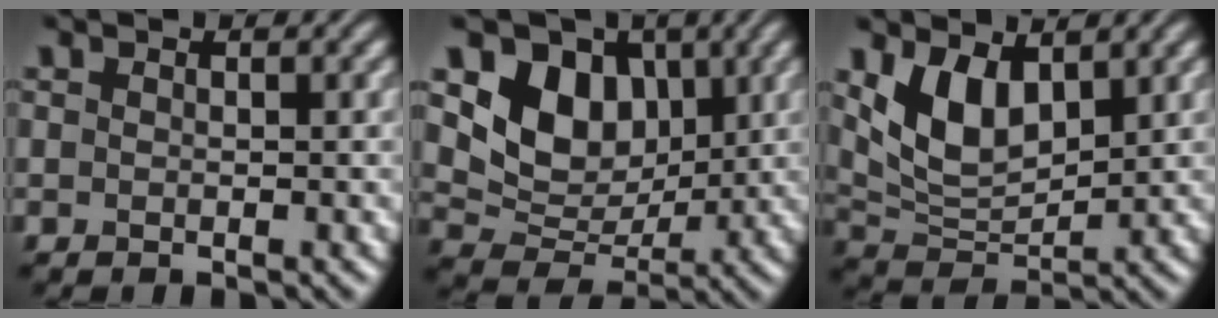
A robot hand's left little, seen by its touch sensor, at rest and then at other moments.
{"total": 6.9, "force": [2.3, 5.3, 3.8], "torque": [-0.062, -0.009, 0.034]}
{"total": 5.4, "force": [2.5, 2.9, 3.8], "torque": [-0.079, -0.012, 0.052]}